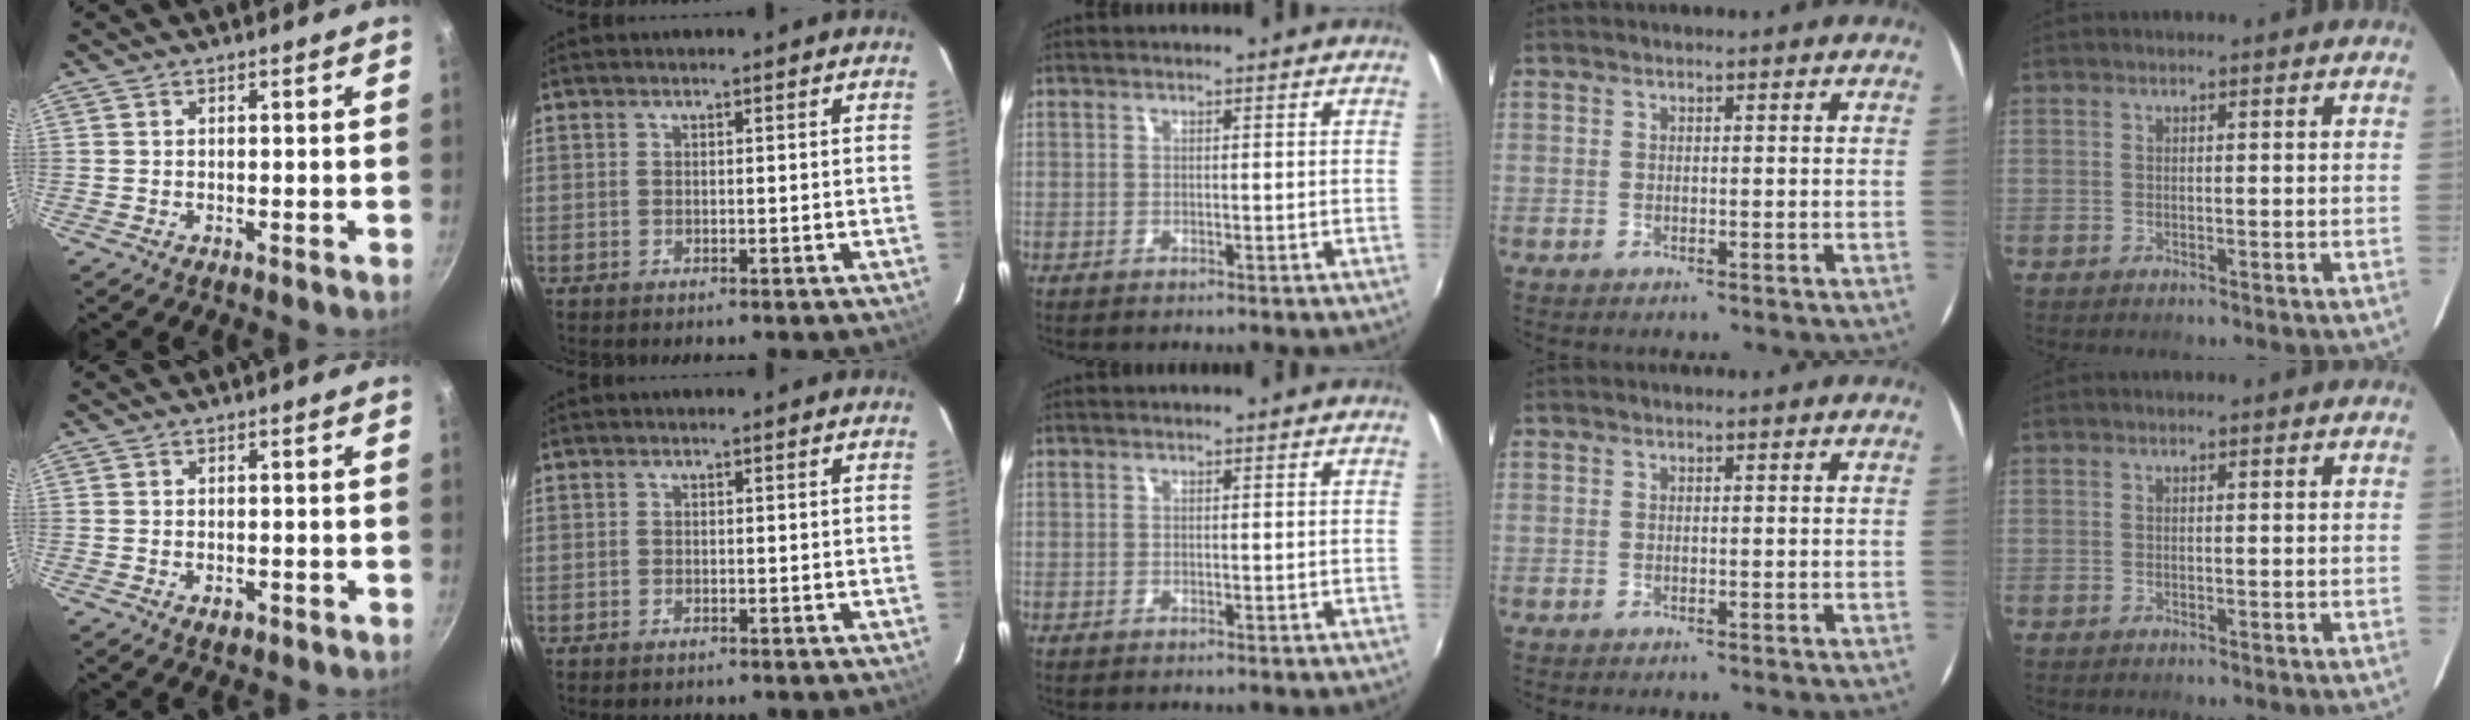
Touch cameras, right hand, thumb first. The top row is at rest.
{"thumb": {"total": 1.9, "force": [-0.8, 1.2, 1.2], "torque": [-0.017, 0.001, -0.010]}, "index": {"total": 0.8, "force": [-0.7, 0.5, 0.2], "torque": [-0.005, 0.000, -0.012]}}